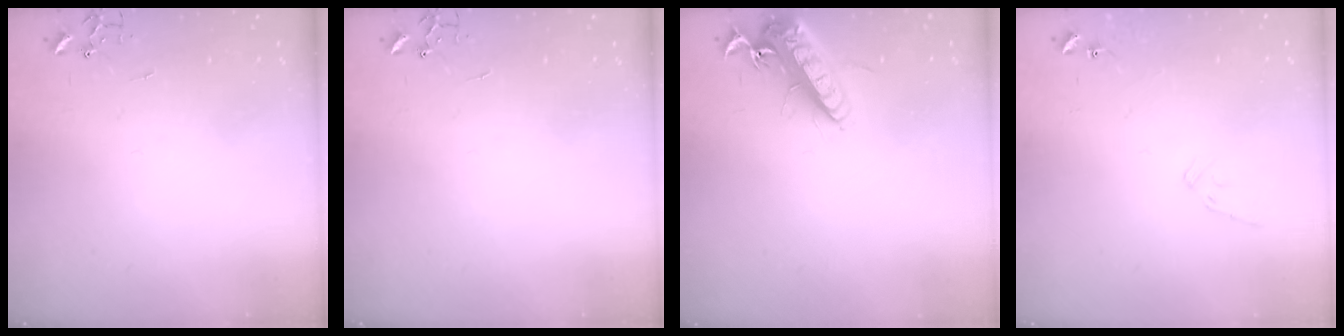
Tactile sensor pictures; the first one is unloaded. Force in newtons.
{"total": 0.0}
{"total": 15.9, "press": 15.5, "slide": 3.3}
{"total": 8.2, "press": 8.2, "slide": 0.3}